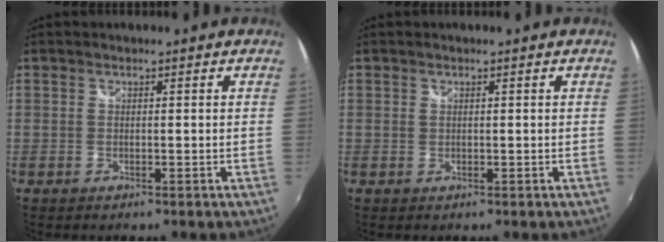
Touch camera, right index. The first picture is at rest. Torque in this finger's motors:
{"motor_torque": [-0.16, 0.09, -0.02, -0.01]}